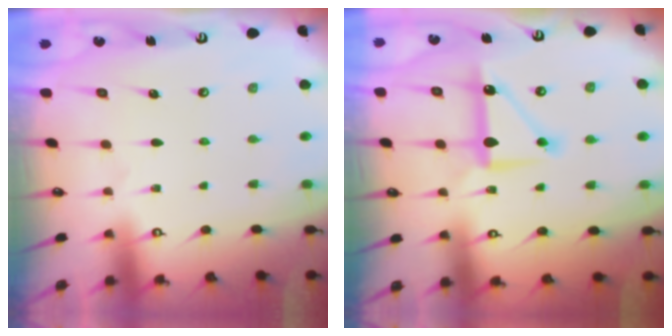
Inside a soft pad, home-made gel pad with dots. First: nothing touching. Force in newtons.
{"total": 10.2, "press": 10.2, "slide": 0.8}